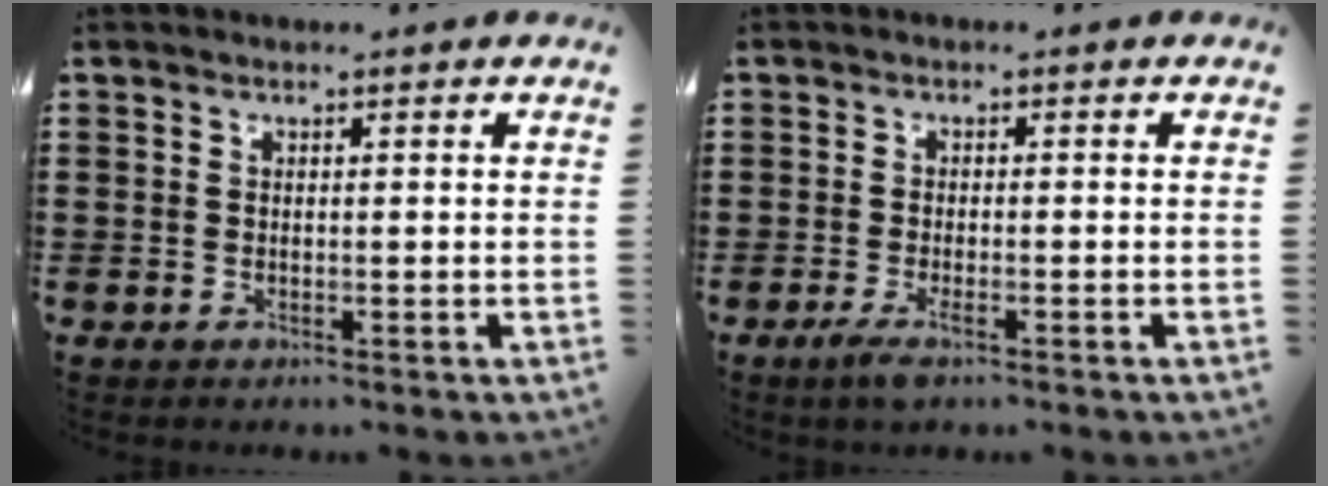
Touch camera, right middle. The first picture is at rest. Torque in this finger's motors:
{"motor_torque": [1.91, 0.23, 0.37, 0.09]}